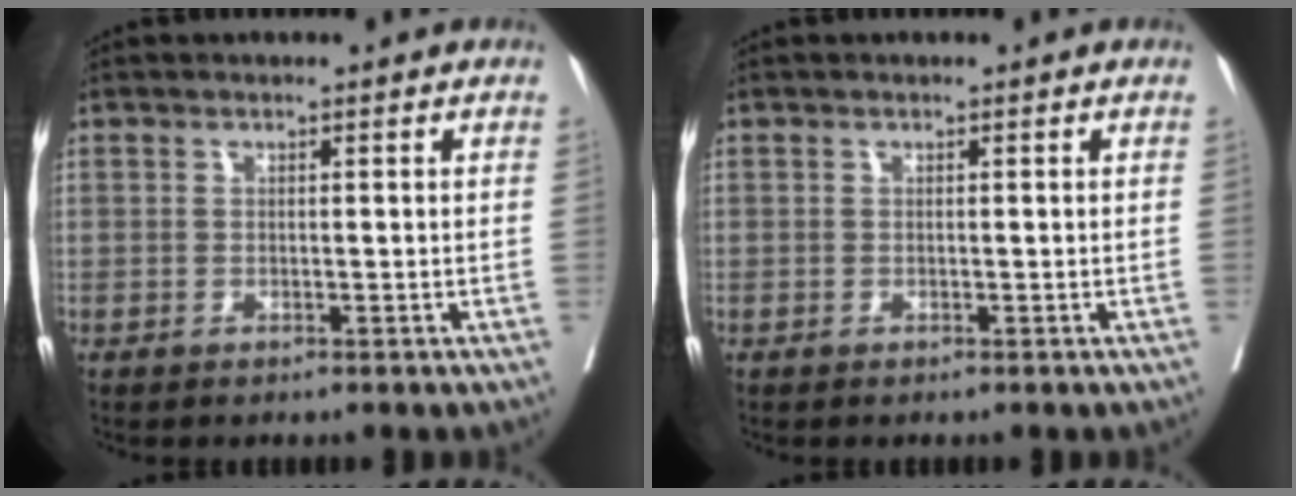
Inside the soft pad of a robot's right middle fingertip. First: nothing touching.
{"total": 0.0}